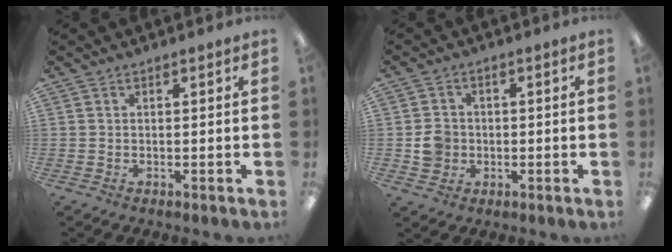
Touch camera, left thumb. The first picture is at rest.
{"total": 5.0, "force": [-0.6, 4.6, 1.7], "torque": [-0.017, 0.004, -0.011]}